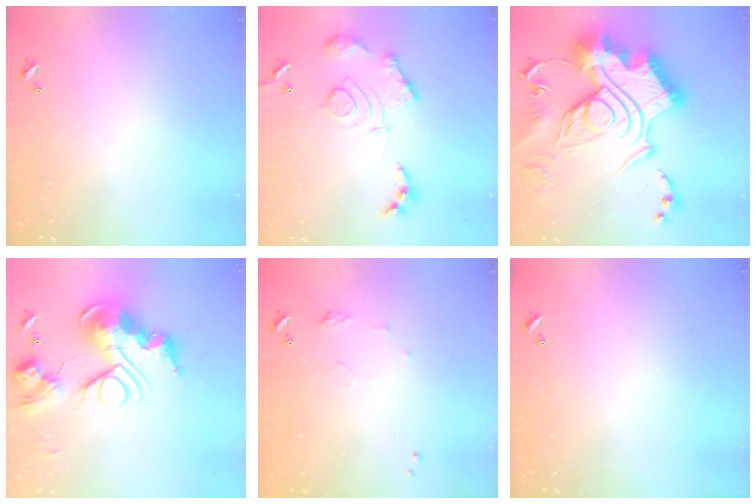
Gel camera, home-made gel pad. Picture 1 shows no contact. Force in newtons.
{"total": 14.5, "press": 14.4, "slide": 1.3}
{"total": 1.1, "press": 1.1, "slide": 0.0}
{"total": 0.7, "press": 0.7, "slide": 0.0}
{"total": 6.3, "press": 6.3, "slide": 0.7}
{"total": 0.0}